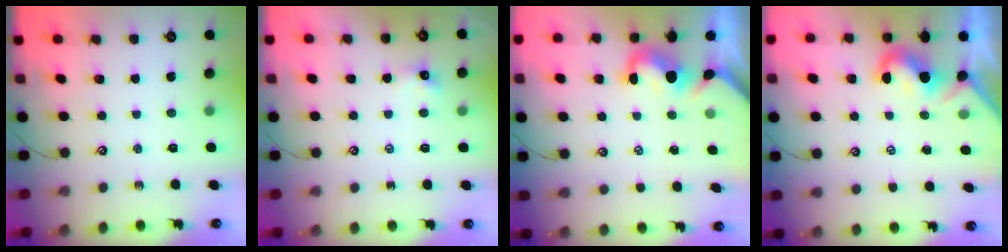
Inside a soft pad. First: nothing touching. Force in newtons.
{"total": 1.7, "press": 1.7, "slide": 0.4}
{"total": 1.2, "press": 1.0, "slide": 0.7}
{"total": 2.3, "press": 2.2, "slide": 0.7}